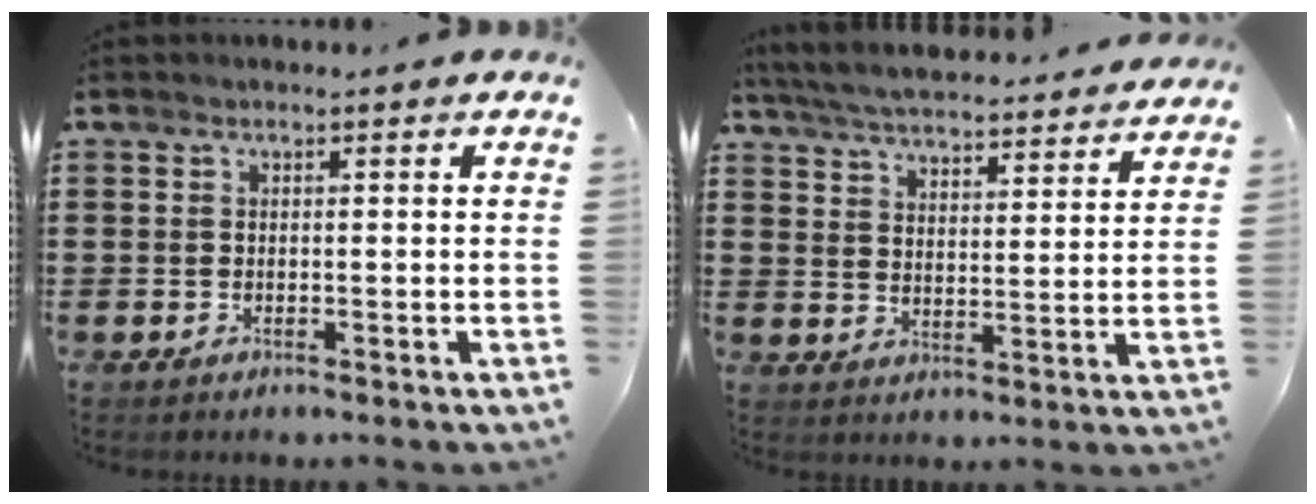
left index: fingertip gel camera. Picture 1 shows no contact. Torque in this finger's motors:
{"motor_torque": [1.33, -0.80, 0.82, 0.09]}